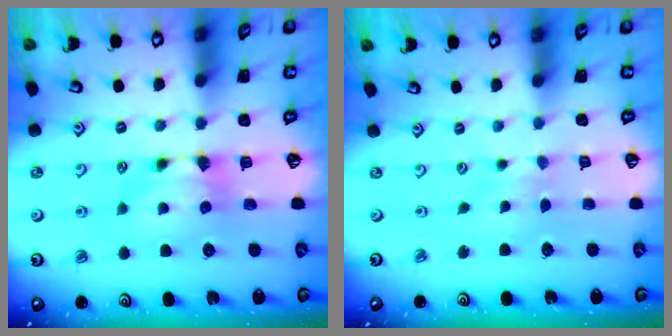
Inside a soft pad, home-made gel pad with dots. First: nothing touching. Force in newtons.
{"total": 2.8, "press": 2.8, "slide": 0.2}